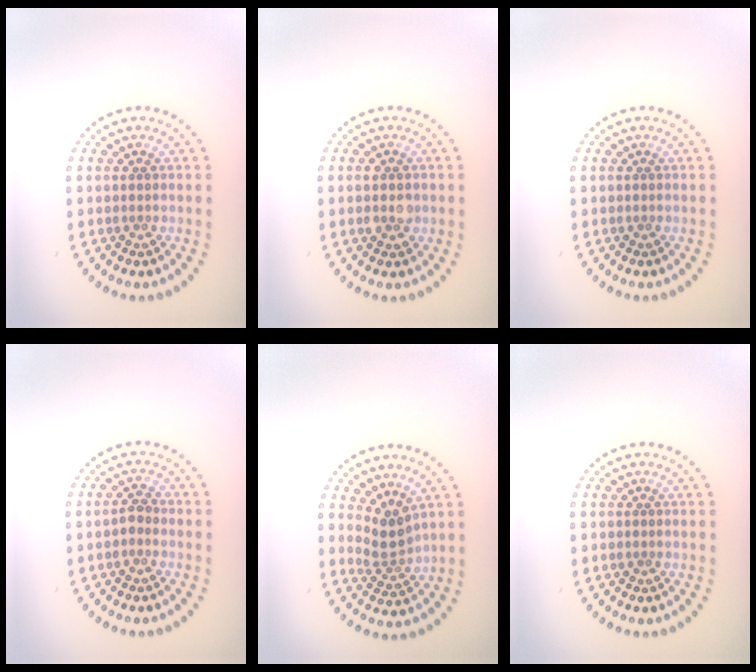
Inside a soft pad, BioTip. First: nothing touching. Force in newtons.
{"total": 2.3, "press": 2.3, "slide": 0.2}
{"total": 0.0}
{"total": 1.1, "press": 1.0, "slide": 0.4}
{"total": 2.5, "press": 1.7, "slide": 1.9}
{"total": 0.0}